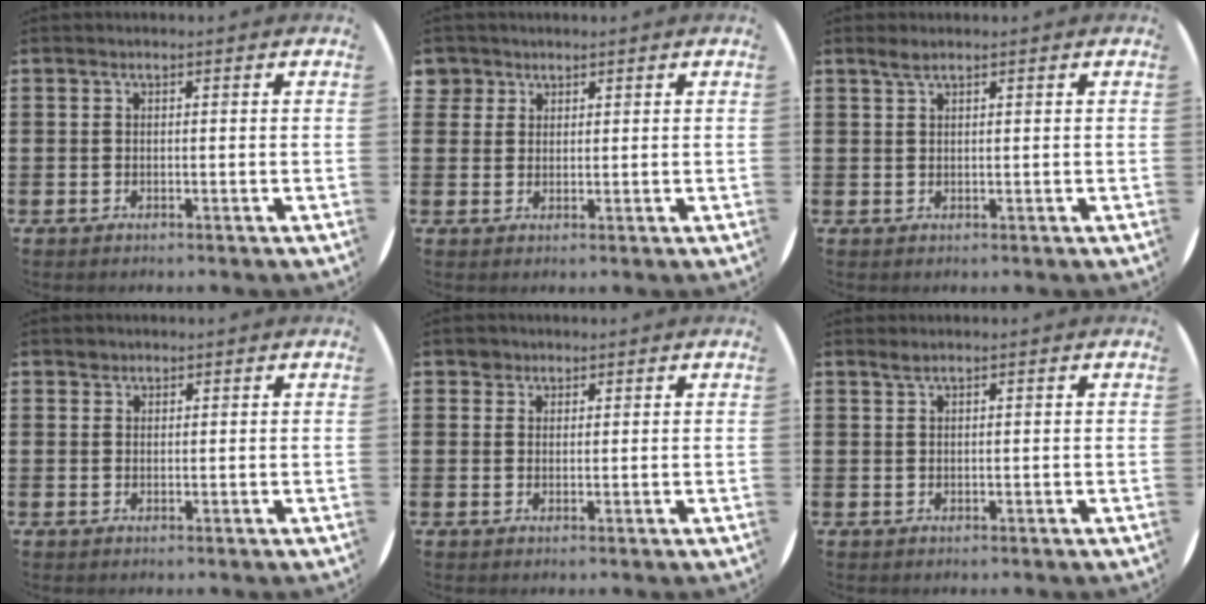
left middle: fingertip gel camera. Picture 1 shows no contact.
{"total": 2.3, "force": [1.7, 1.6, 0.1], "torque": [-0.001, 0.003, 0.031]}
{"total": 1.3, "force": [1.1, 0.1, 0.7], "torque": [-0.015, 0.002, 0.020]}
{"total": 0.9, "force": [0.8, 0.5, 0.0], "torque": [0.007, -0.001, 0.013]}
{"total": 1.6, "force": [1.3, 1.0, 0.0], "torque": [0.006, 0.000, 0.024]}
{"total": 0.8, "force": [0.7, -0.1, 0.4], "torque": [-0.008, 0.000, 0.013]}